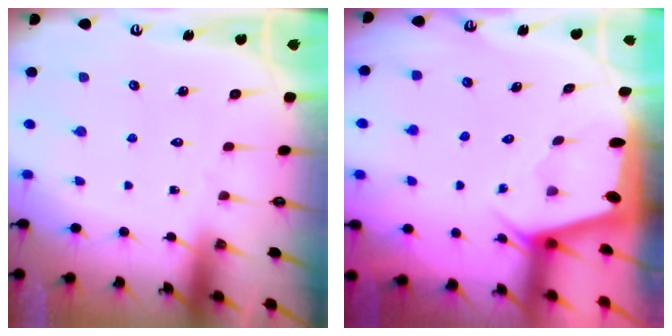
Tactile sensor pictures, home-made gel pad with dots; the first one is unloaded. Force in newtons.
{"total": 1.9, "press": 1.8, "slide": 0.3}